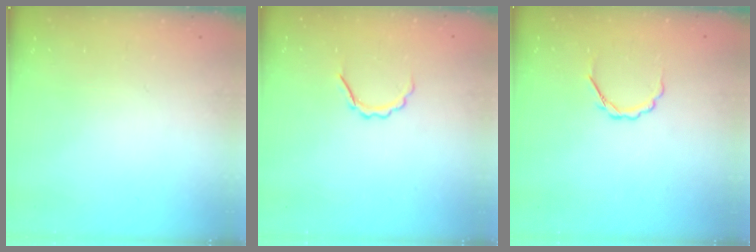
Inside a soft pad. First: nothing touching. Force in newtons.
{"total": 3.8, "press": 3.7, "slide": 0.6}
{"total": 3.4, "press": 3.2, "slide": 1.0}